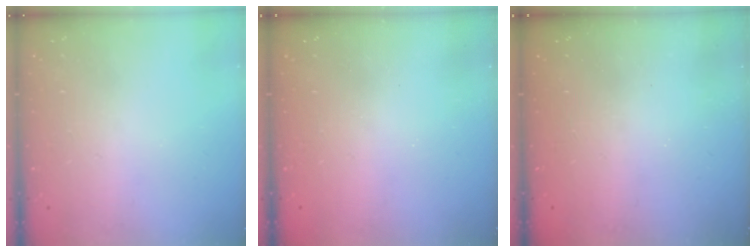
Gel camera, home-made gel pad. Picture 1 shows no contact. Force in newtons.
{"total": 2.6, "press": 2.5, "slide": 0.9}
{"total": 2.5, "press": 2.4, "slide": 0.7}